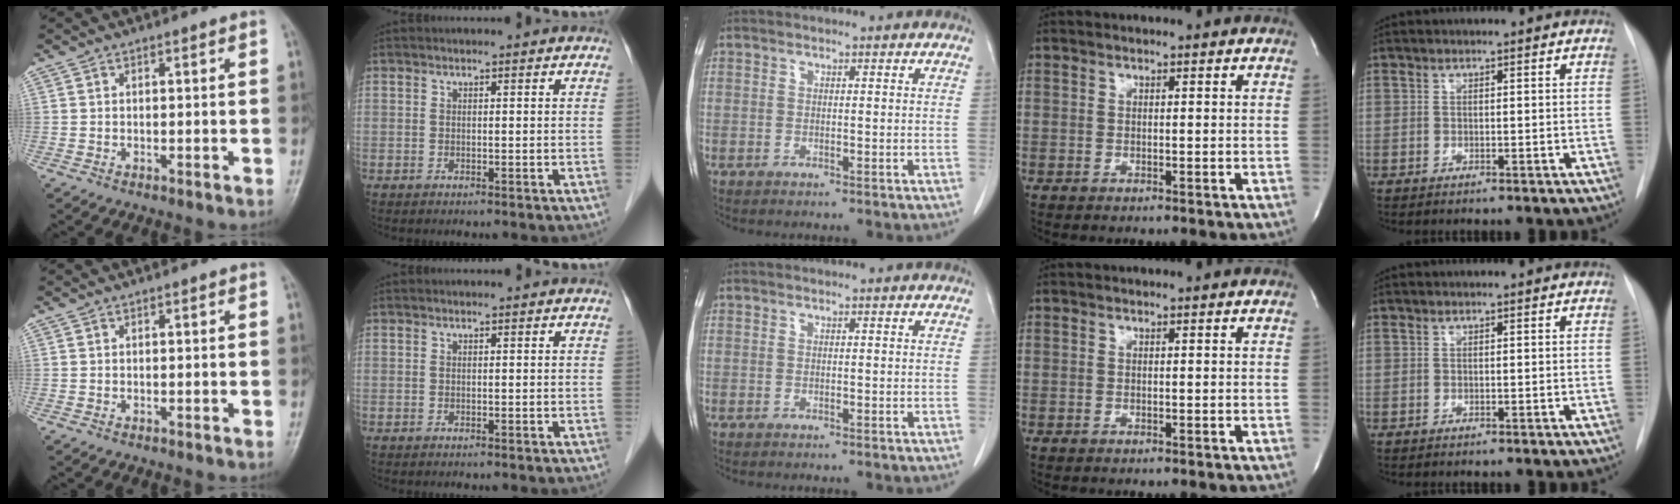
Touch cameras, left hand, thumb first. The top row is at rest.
{}